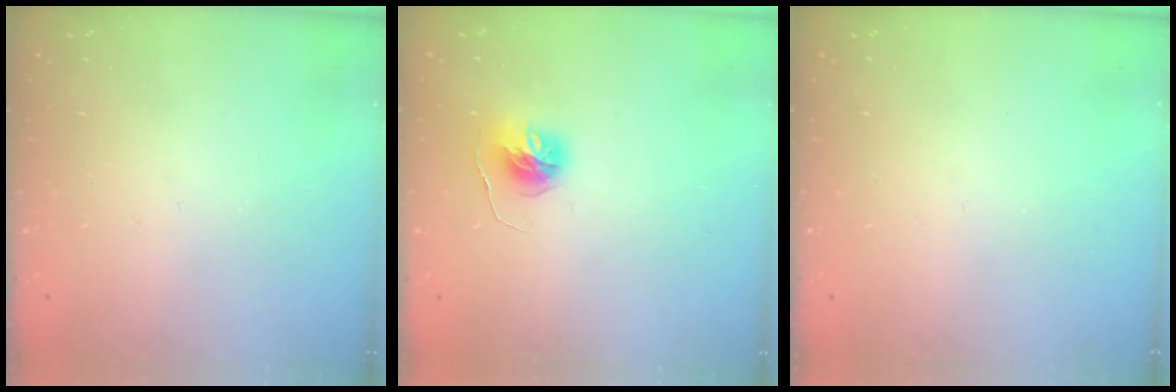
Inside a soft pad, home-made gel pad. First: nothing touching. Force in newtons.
{"total": 6.4, "press": 6.4, "slide": 0.6}
{"total": 0.0}